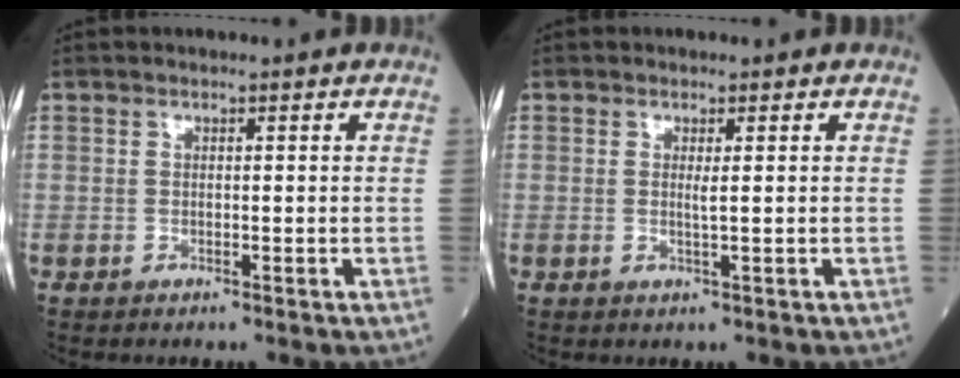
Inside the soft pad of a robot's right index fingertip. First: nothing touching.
{"total": 1.5, "force": [0.1, 0.2, 1.5], "torque": [-0.035, -0.003, 0.004]}